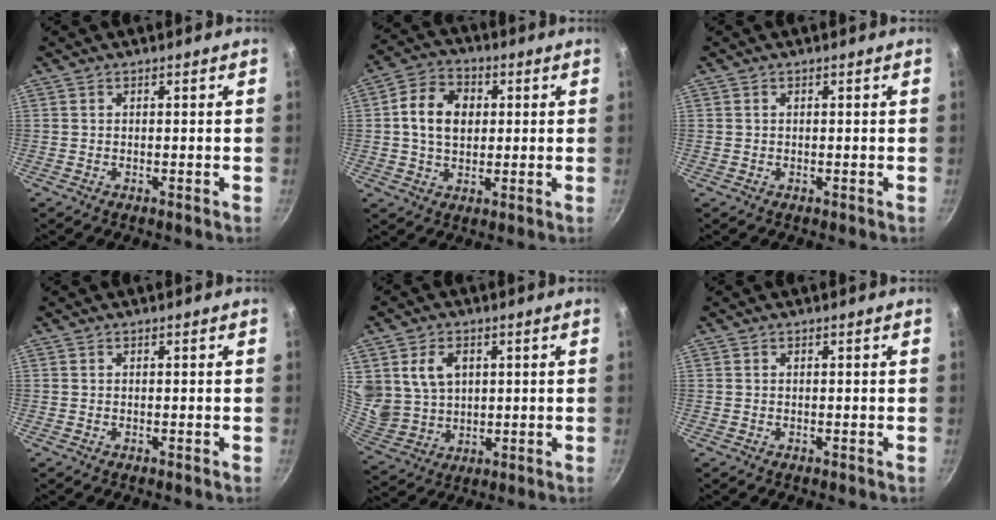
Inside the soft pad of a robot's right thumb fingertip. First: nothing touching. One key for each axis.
{"total": 10.0, "fx": 1.5, "fy": 7.4, "fz": 6.6, "tx": -0.099, "ty": 0.012, "tz": 0.015}
{"total": 0.0}
{"total": 0.0}
{"total": 11.0, "fx": 3.5, "fy": 8.5, "fz": 6.1, "tx": -0.098, "ty": -0.020, "tz": 0.083}
{"total": 0.0}